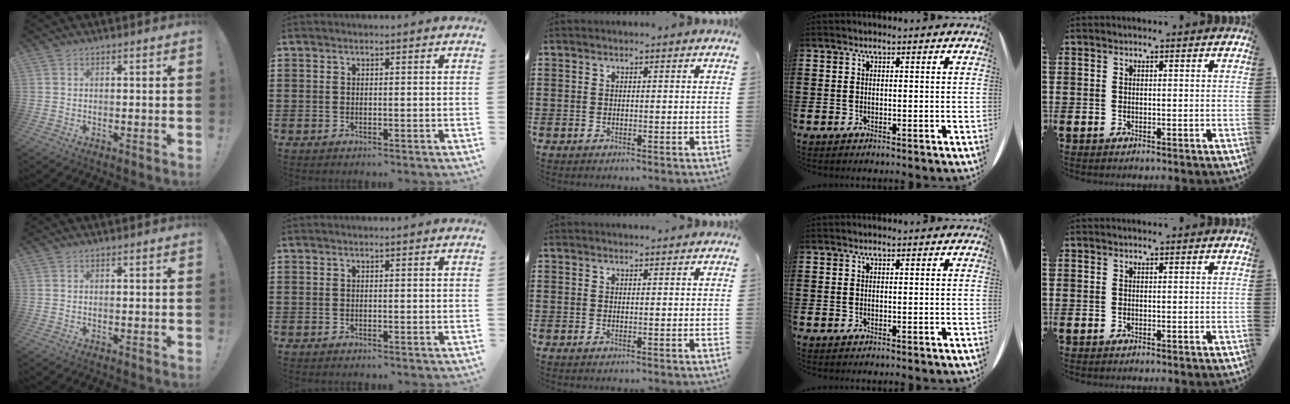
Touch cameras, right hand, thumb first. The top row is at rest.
{"middle": {"total": 0.7, "force": [0.7, 0.1, 0.0], "torque": [0.005, -0.004, 0.011]}}